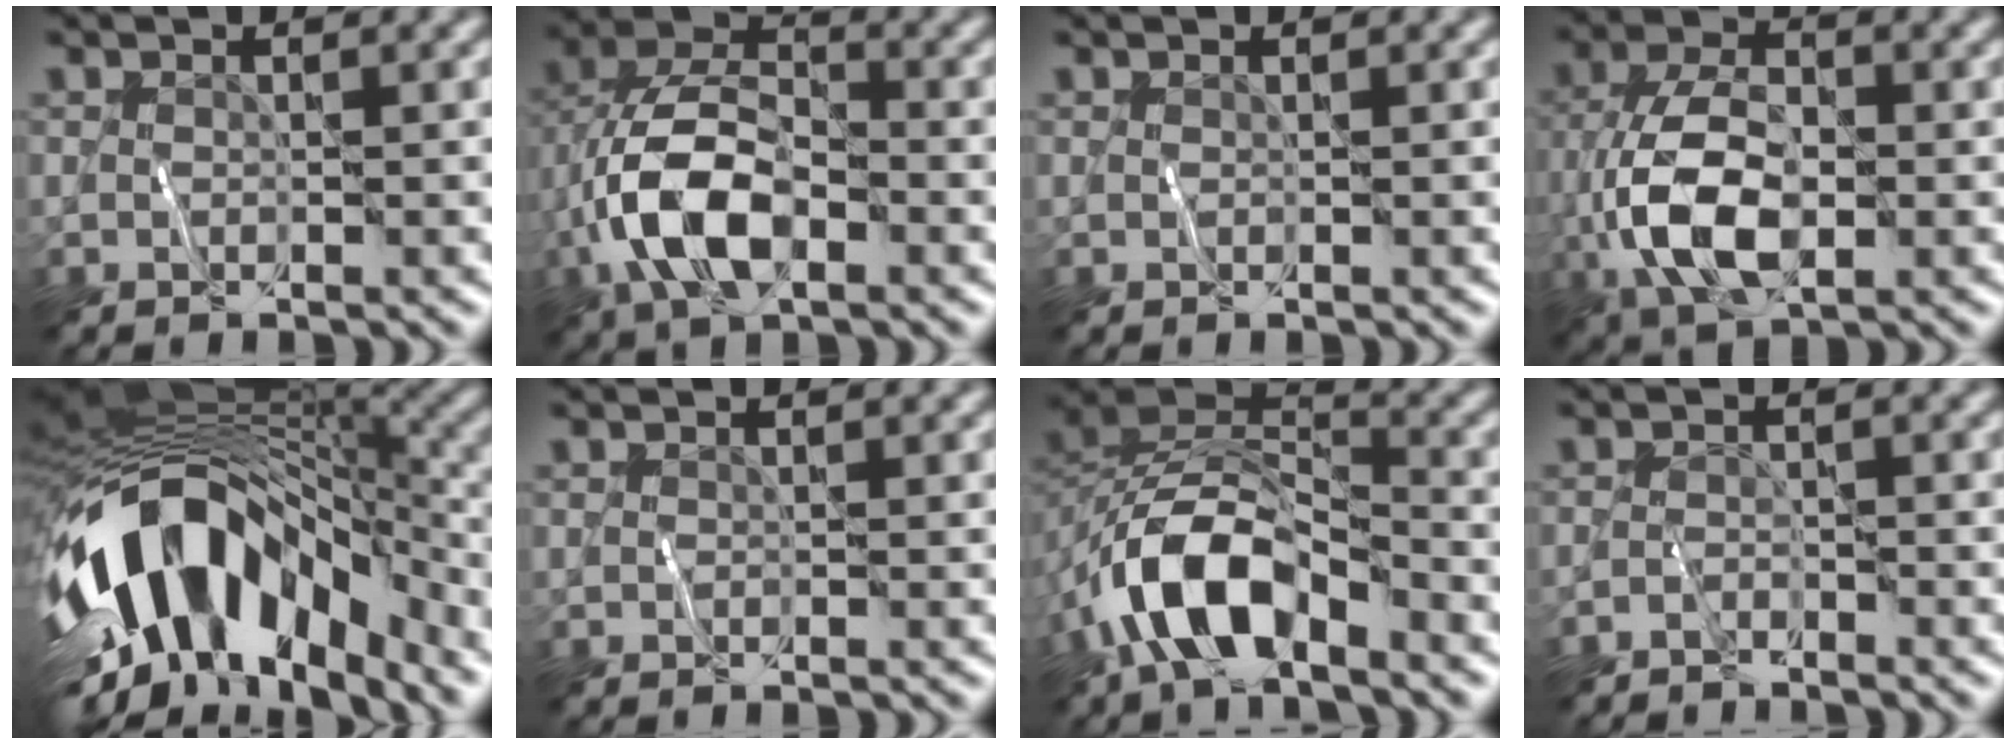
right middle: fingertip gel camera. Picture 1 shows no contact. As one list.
[{"total": 8.6, "force": [-2.7, 4.5, 6.8], "torque": [-0.145, 0.012, -0.061]}, {"total": 0.0}, {"total": 8.3, "force": [-2.0, 4.3, 6.8], "torque": [-0.149, 0.001, -0.046]}, {"total": 13.6, "force": [-5.9, 7.5, 9.7], "torque": [-0.179, 0.013, -0.093]}, {"total": 0.0}, {"total": 8.5, "force": [-4.4, 4.0, 6.0], "torque": [-0.110, 0.009, -0.090]}, {"total": 1.3, "force": [-1.3, 0.2, 0.2], "torque": [-0.004, 0.004, -0.029]}]